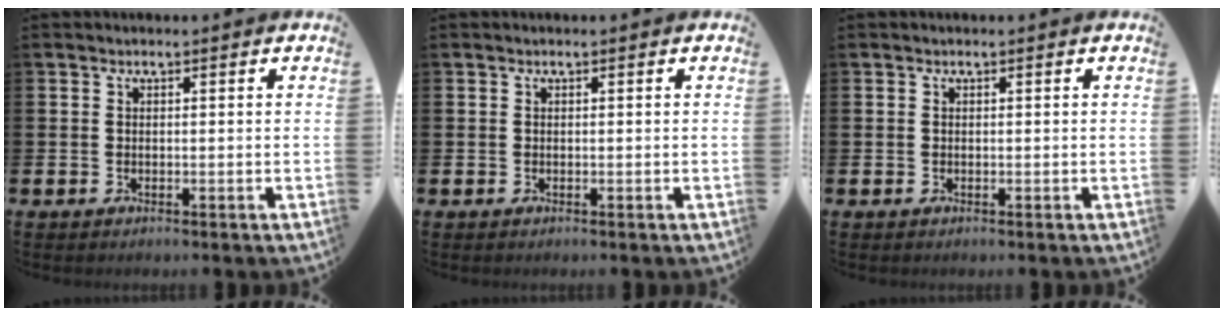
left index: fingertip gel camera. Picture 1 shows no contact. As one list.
[{"total": 0.0}, {"total": 0.0}]